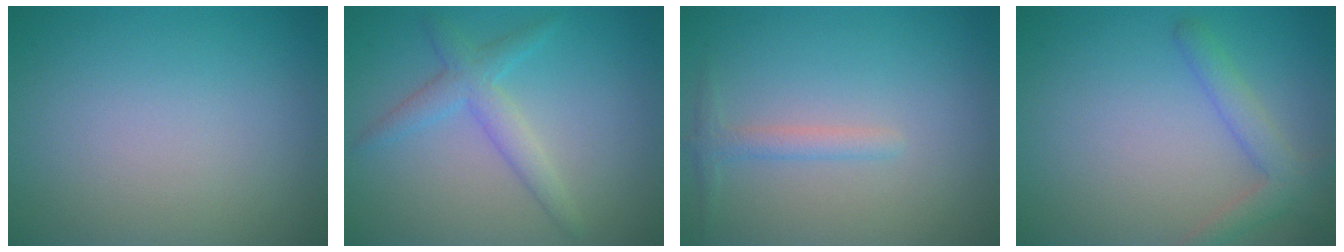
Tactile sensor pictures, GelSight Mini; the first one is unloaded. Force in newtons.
{"total": 2.9, "press": 2.9, "slide": 0.1}
{"total": 1.5, "press": 1.5, "slide": 0.0}
{"total": 2.6, "press": 2.6, "slide": 0.2}